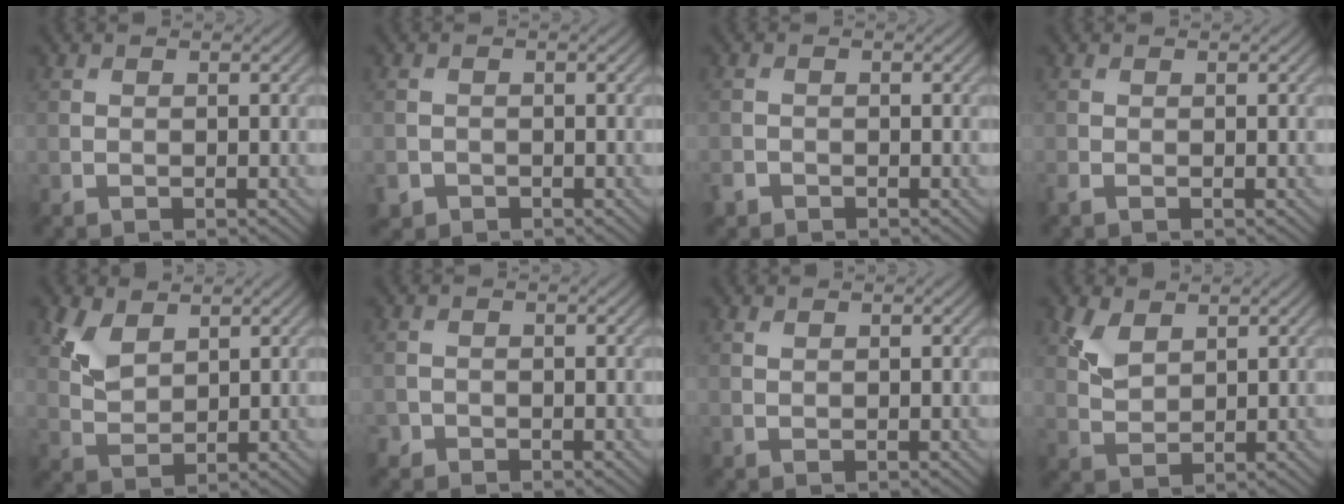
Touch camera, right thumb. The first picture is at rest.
{"total": 1.6, "force": [-1.1, 1.2, 0.3], "torque": [-0.006, -0.006, -0.026]}
{"total": 1.3, "force": [-1.0, 0.8, 0.2], "torque": [-0.006, -0.002, -0.024]}
{"total": 0.8, "force": [-0.6, 0.2, 0.4], "torque": [-0.015, -0.003, -0.015]}
{"total": 4.7, "force": [2.6, 2.8, 2.9], "torque": [-0.073, -0.003, 0.056]}
{"total": 1.0, "force": [-0.7, 0.7, 0.0], "torque": [0.003, -0.001, -0.017]}
{"total": 0.6, "force": [0.5, 0.2, 0.2], "torque": [-0.008, -0.001, 0.011]}
{"total": 4.0, "force": [2.2, 2.3, 2.4], "torque": [-0.061, -0.002, 0.049]}